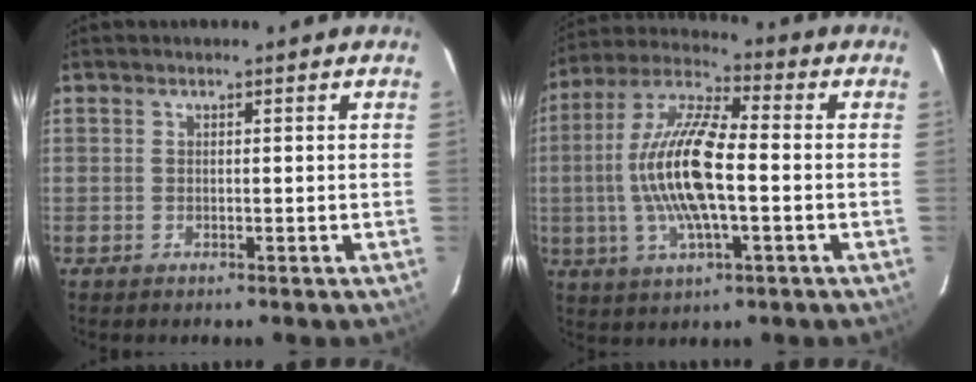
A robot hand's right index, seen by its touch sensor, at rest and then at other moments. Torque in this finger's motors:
{"motor_torque": [2.14, 0.00, 1.05, 0.21]}